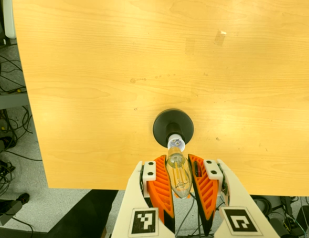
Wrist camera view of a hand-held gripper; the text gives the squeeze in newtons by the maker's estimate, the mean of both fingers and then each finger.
{"total": 23.4, "left": 25.5, "right": 21.2}